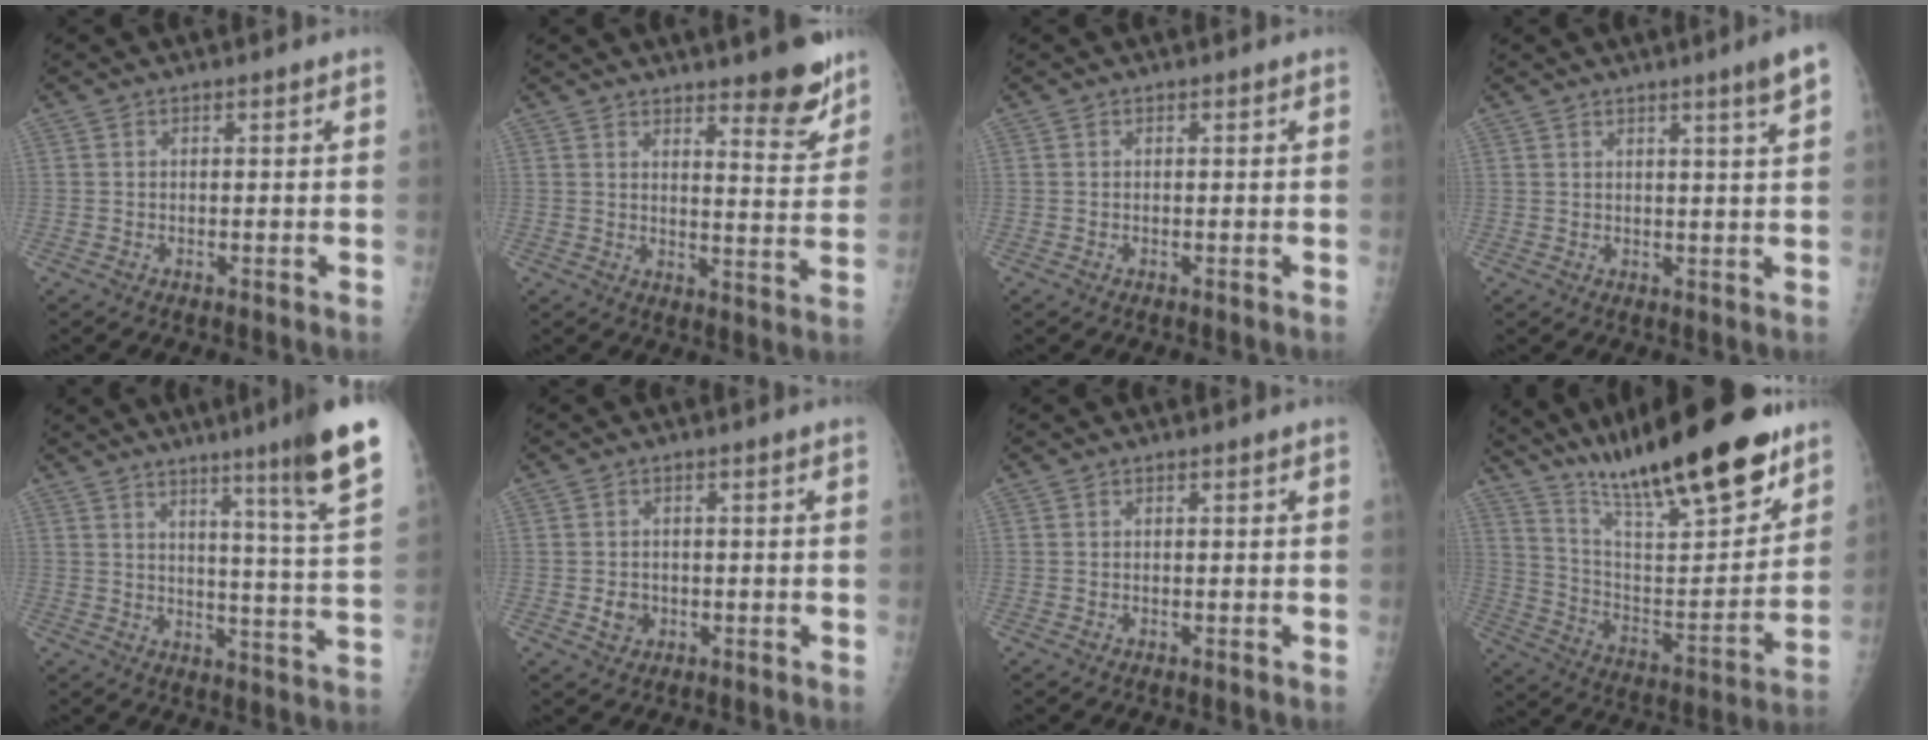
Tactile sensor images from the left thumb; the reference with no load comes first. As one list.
[{"total": 9.4, "force": [6.7, 2.1, 6.2], "torque": [-0.059, -0.052, 0.097]}, {"total": 0.0}, {"total": 4.8, "force": [2.7, -0.5, 4.0], "torque": [-0.056, -0.018, 0.038]}, {"total": 15.3, "force": [9.8, -0.3, 11.8], "torque": [-0.158, -0.057, 0.128]}, {"total": 2.5, "force": [-0.6, 2.2, 1.2], "torque": [-0.010, 0.004, -0.005]}, {"total": 0.0}, {"total": 26.6, "force": [19.8, 6.1, 16.7], "torque": [-0.238, -0.082, 0.329]}]